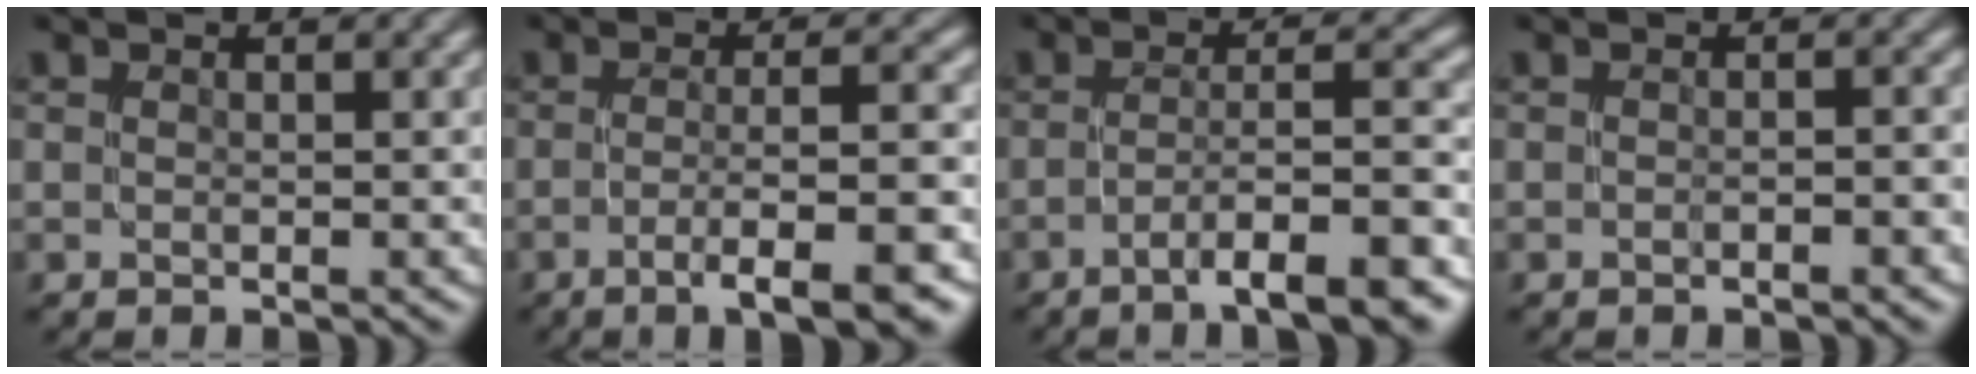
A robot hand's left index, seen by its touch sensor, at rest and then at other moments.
{"total": 7.0, "force": [-3.2, 1.3, 6.1], "torque": [-0.084, 0.007, -0.050]}
{"total": 8.3, "force": [-4.4, 1.5, 6.8], "torque": [-0.094, 0.011, -0.068]}
{"total": 1.1, "force": [-0.6, 0.0, 0.9], "torque": [-0.015, 0.002, -0.012]}